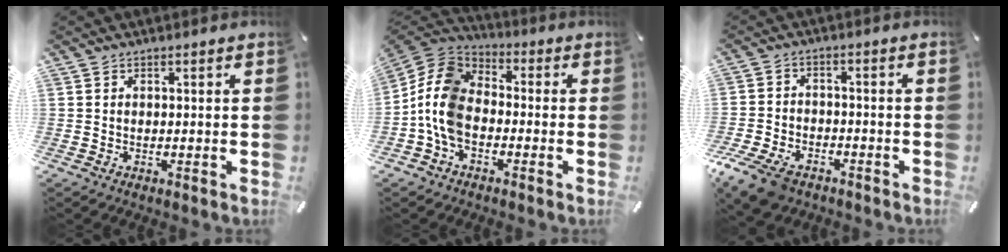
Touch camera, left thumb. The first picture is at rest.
{"total": 11.8, "force": [-3.9, 8.3, 7.5], "torque": [-0.176, 0.017, -0.077]}
{"total": 8.9, "force": [-5.7, 5.2, 4.3], "torque": [-0.096, 0.023, -0.106]}